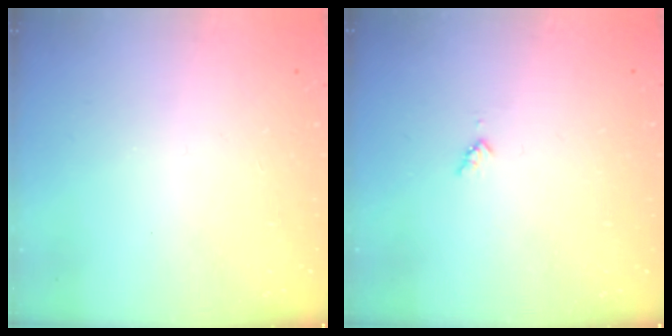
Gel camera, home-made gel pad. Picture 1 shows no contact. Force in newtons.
{"total": 3.4, "press": 3.3, "slide": 0.4}